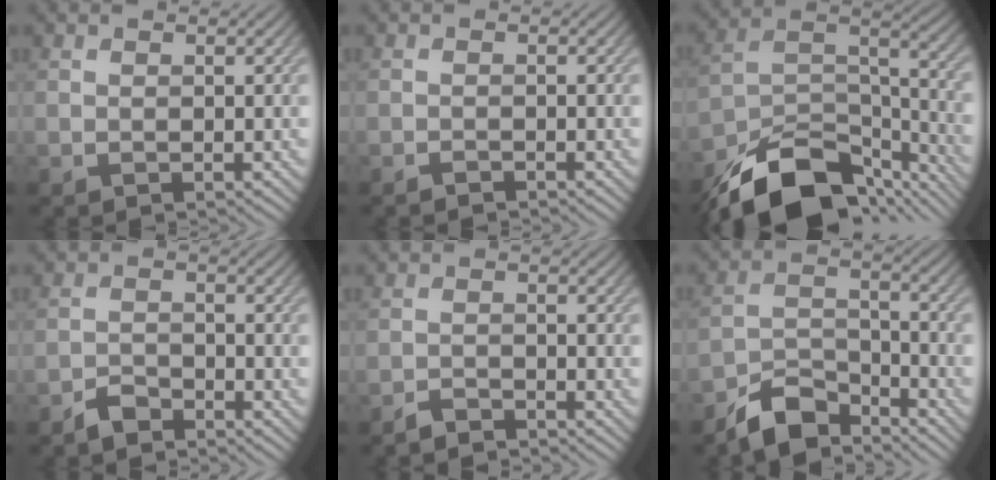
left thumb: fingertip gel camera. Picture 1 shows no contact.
{"total": 1.0, "force": [-0.9, 0.1, 0.3], "torque": [-0.006, -0.001, -0.019]}
{"total": 16.4, "force": [-11.8, 7.5, 8.6], "torque": [-0.185, -0.025, -0.192]}
{"total": 2.6, "force": [-2.2, 0.9, 0.8], "torque": [-0.013, 0.004, -0.049]}
{"total": 2.0, "force": [-1.9, 0.3, 0.6], "torque": [-0.009, 0.002, -0.041]}
{"total": 7.1, "force": [-5.9, 2.6, 2.9], "torque": [-0.055, -0.002, -0.125]}